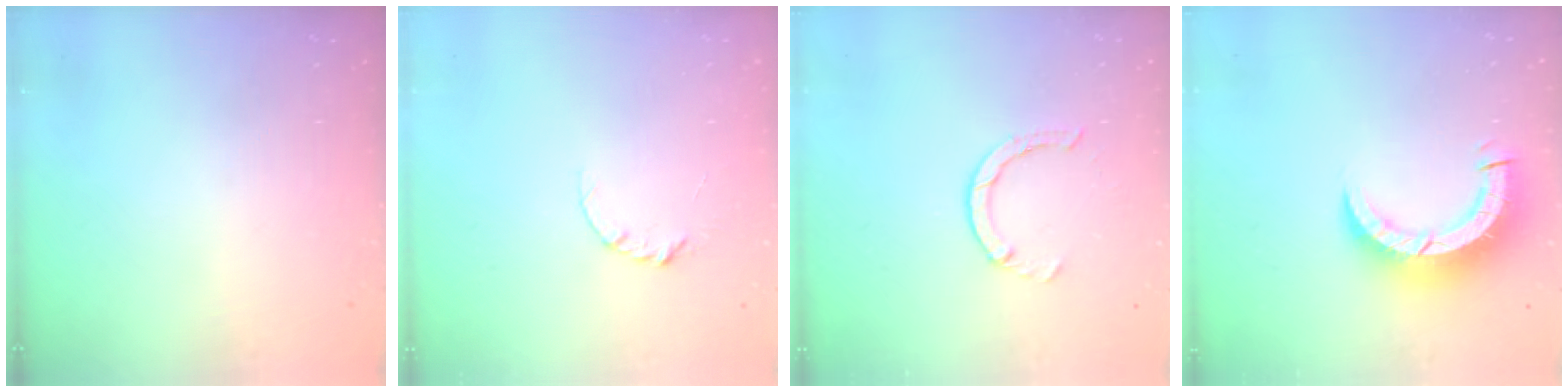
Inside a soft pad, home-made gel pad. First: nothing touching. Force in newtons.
{"total": 3.4, "press": 3.4, "slide": 0.4}
{"total": 2.9, "press": 2.9, "slide": 0.4}
{"total": 9.0, "press": 9.0, "slide": 0.9}